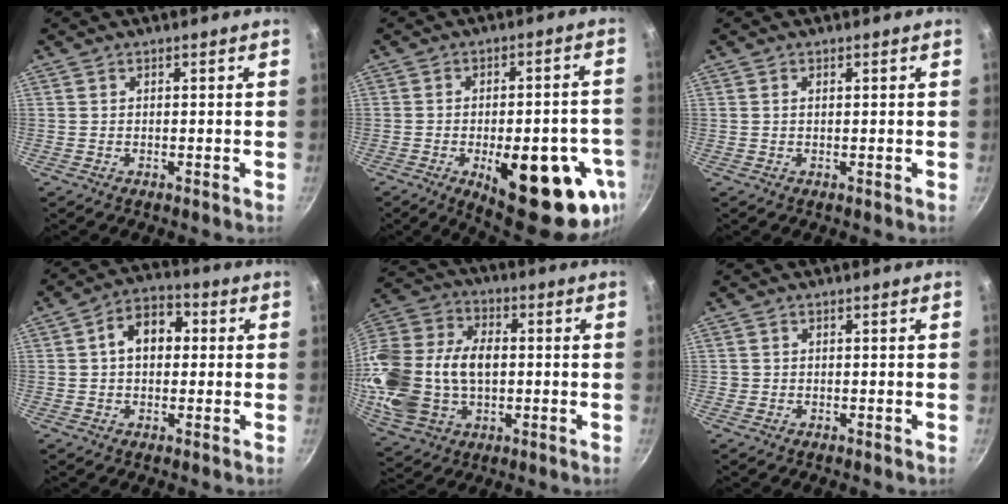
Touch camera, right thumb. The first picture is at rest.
{"total": 22.6, "force": [-8.2, 8.6, 19.3], "torque": [-0.196, 0.018, -0.088]}
{"total": 0.5, "force": [0.2, 0.3, 0.4], "torque": [-0.010, 0.003, 0.004]}
{"total": 8.5, "force": [1.1, 5.8, 6.1], "torque": [-0.077, 0.024, 0.010]}
{"total": 25.6, "force": [-1.4, 17.1, 19.0], "torque": [-0.435, 0.011, -0.011]}
{"total": 0.6, "force": [-0.1, 0.6, 0.0], "torque": [0.002, 0.004, -0.001]}